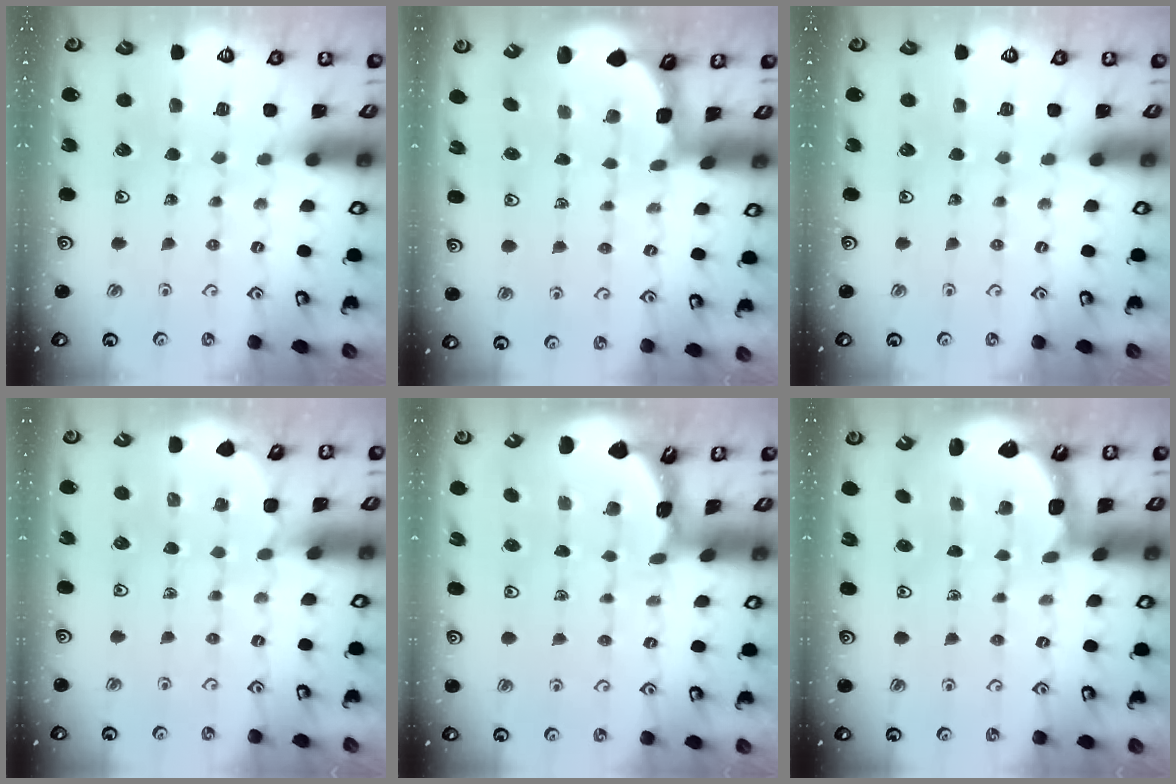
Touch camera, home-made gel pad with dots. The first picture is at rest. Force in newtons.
{"total": 2.4, "press": 1.8, "slide": 1.6}
{"total": 0.0}
{"total": 2.4, "press": 2.4, "slide": 0.1}
{"total": 1.7, "press": 1.6, "slide": 0.1}
{"total": 2.3, "press": 1.8, "slide": 1.3}